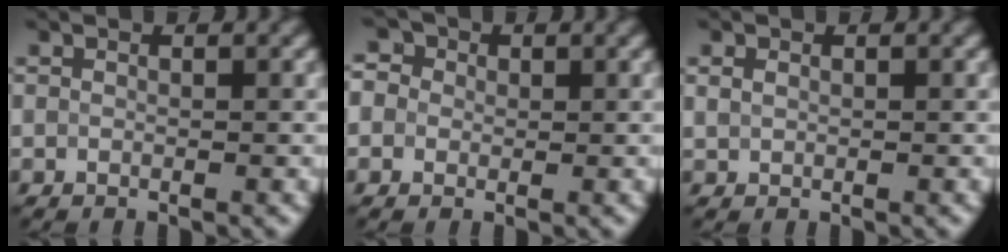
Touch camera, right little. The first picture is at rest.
{"total": 3.7, "force": [1.4, 3.0, 1.6], "torque": [-0.012, 0.032, -0.006]}
{"total": 0.9, "force": [0.4, 0.7, 0.4], "torque": [-0.008, 0.002, 0.009]}